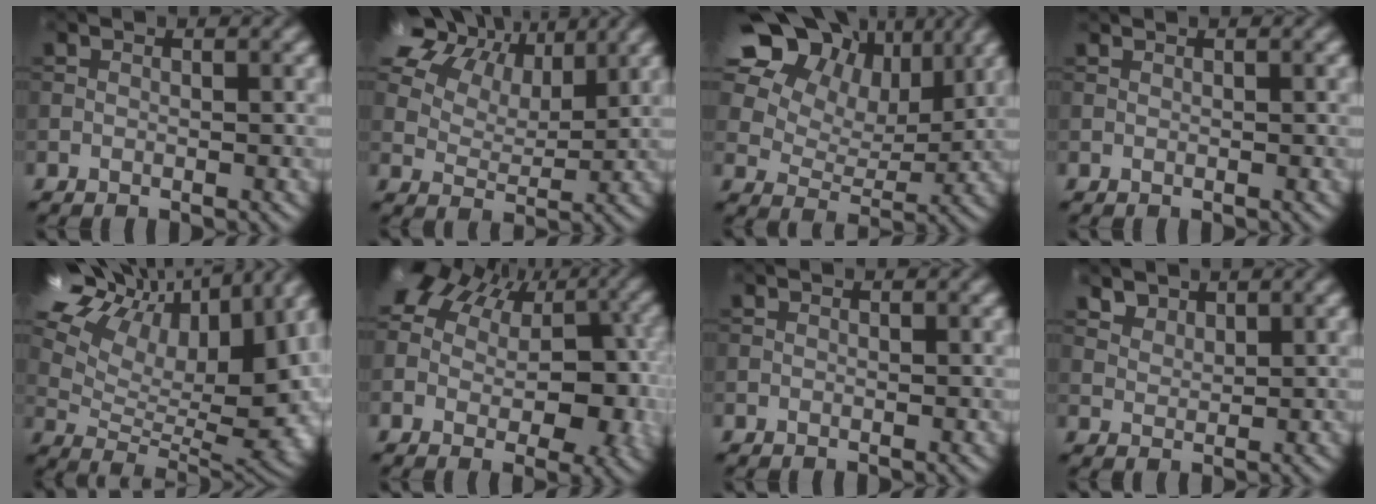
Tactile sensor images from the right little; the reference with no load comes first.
{"total": 13.1, "force": [7.6, 7.7, 7.5], "torque": [-0.164, 0.035, 0.130]}
{"total": 16.2, "force": [8.8, 10.8, 8.2], "torque": [-0.174, 0.047, 0.167]}
{"total": 0.0}
{"total": 17.5, "force": [9.1, 8.6, 12.2], "torque": [-0.201, 0.052, 0.167]}
{"total": 15.6, "force": [3.3, 10.7, 10.8], "torque": [-0.163, 0.023, 0.058]}
{"total": 0.0}
{"total": 2.1, "force": [1.7, 1.0, 0.5], "torque": [-0.017, -0.013, 0.047]}